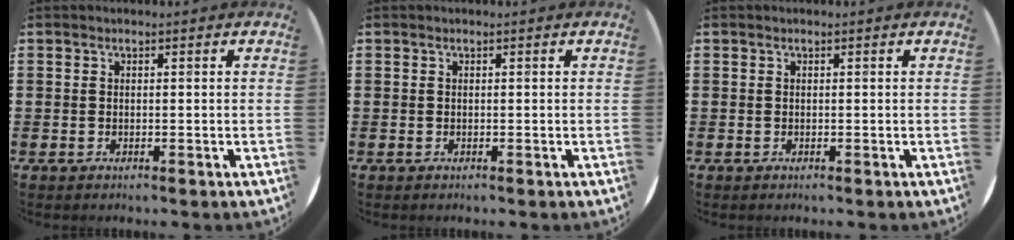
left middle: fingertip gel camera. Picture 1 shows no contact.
{"total": 0.0}
{"total": 0.0}